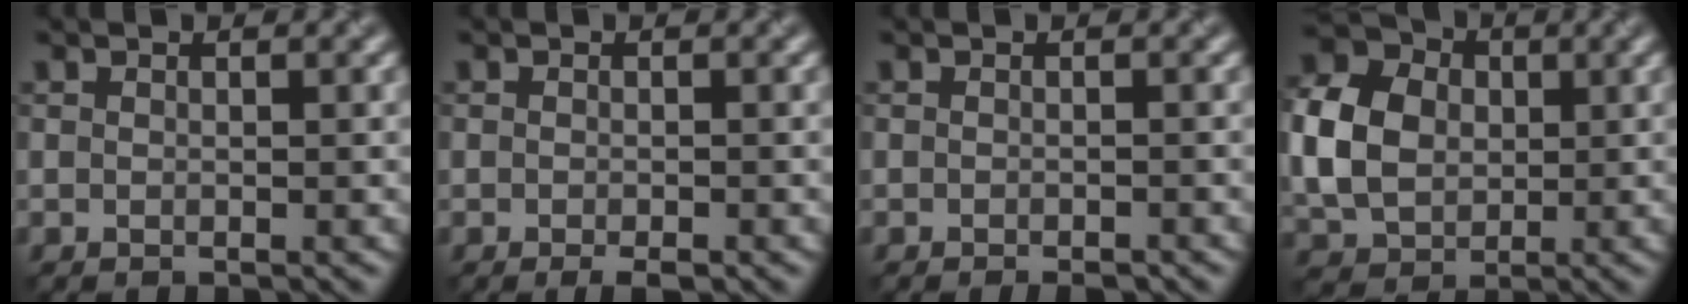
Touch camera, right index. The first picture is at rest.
{"total": 1.3, "force": [-1.0, 0.1, 0.9], "torque": [-0.011, 0.002, -0.009]}
{"total": 1.3, "force": [-0.9, 0.3, 0.9], "torque": [-0.001, 0.003, -0.007]}
{"total": 7.3, "force": [-0.2, 6.0, 4.2], "torque": [-0.110, 0.019, 0.002]}